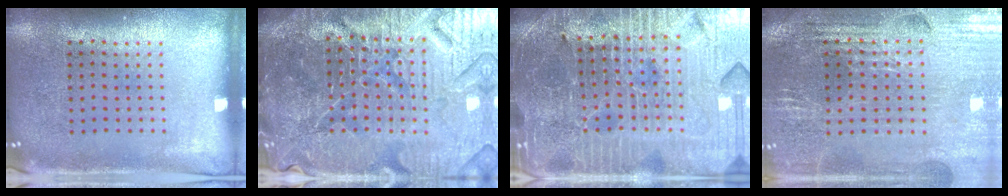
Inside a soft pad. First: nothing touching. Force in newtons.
{"total": 6.4, "press": 5.9, "slide": 2.6}
{"total": 5.2, "press": 4.8, "slide": 1.8}
{"total": 2.9, "press": 2.8, "slide": 0.5}